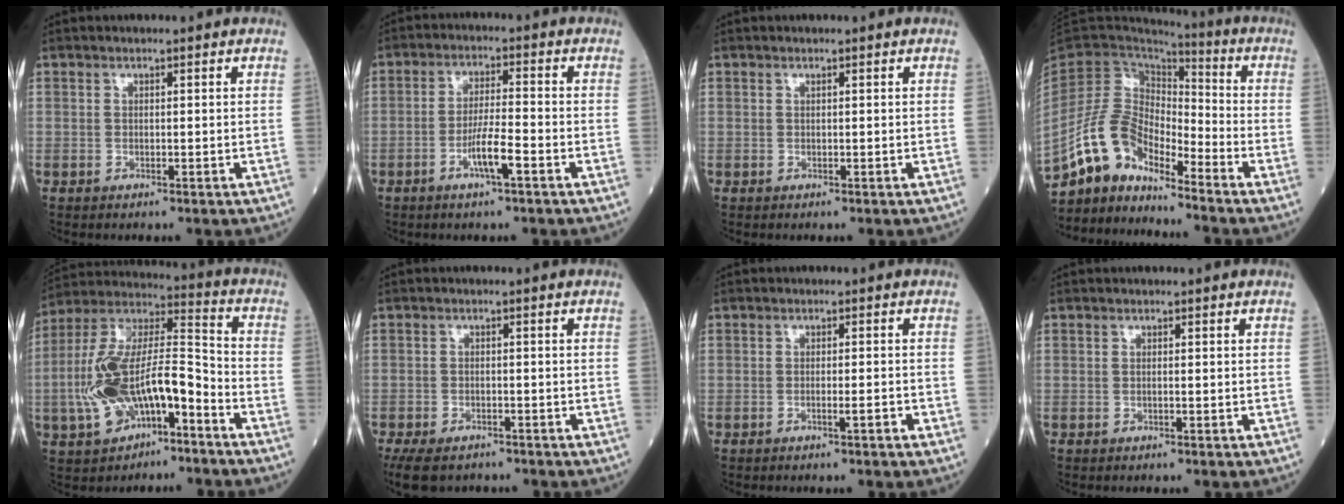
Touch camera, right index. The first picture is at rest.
{"total": 6.3, "force": [-2.9, 0.3, 5.6], "torque": [-0.107, -0.003, -0.055]}
{"total": 0.0}
{"total": 9.6, "force": [-8.3, 3.2, 3.6], "torque": [-0.086, 0.038, -0.163]}
{"total": 15.6, "force": [-5.8, 5.9, 13.2], "torque": [-0.274, 0.021, -0.098]}
{"total": 9.2, "force": [-6.9, 4.6, 4.0], "torque": [-0.091, -0.015, -0.102]}
{"total": 1.6, "force": [-0.9, -0.1, 1.3], "torque": [-0.023, 0.000, -0.014]}
{"total": 0.0}